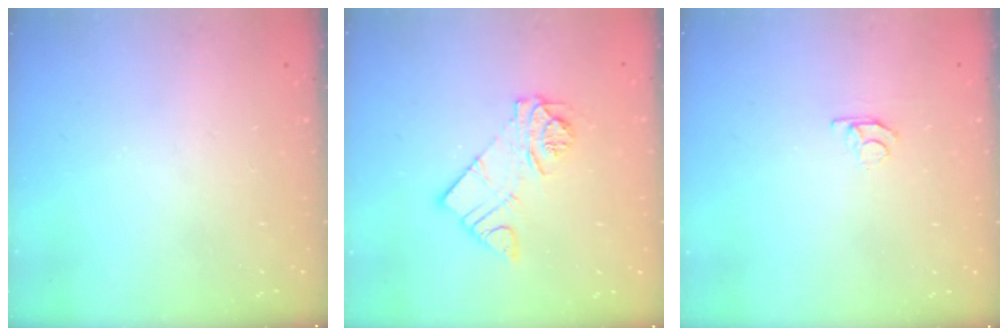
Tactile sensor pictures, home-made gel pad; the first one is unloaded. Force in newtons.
{"total": 9.9, "press": 9.9, "slide": 0.7}
{"total": 3.1, "press": 3.1, "slide": 0.3}